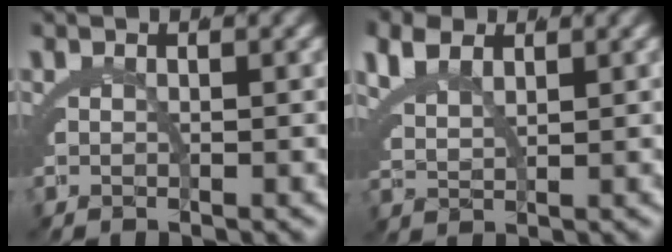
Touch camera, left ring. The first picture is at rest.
{"total": 3.6, "force": [2.6, 1.7, 1.8], "torque": [-0.053, -0.006, 0.056]}